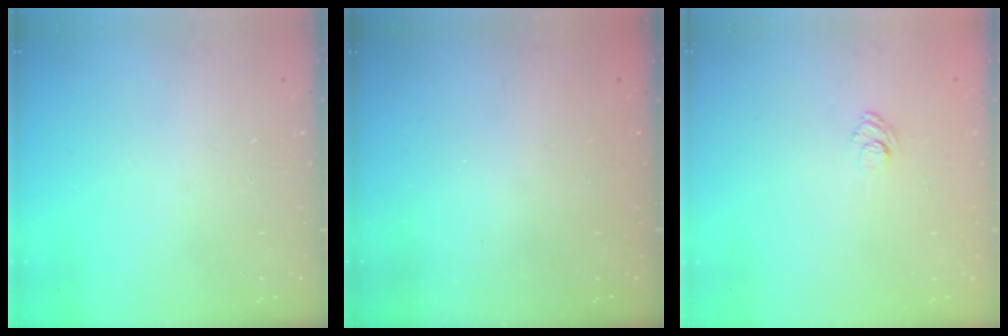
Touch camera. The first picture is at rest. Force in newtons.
{"total": 2.3, "press": 2.2, "slide": 0.8}
{"total": 3.8, "press": 3.5, "slide": 1.4}